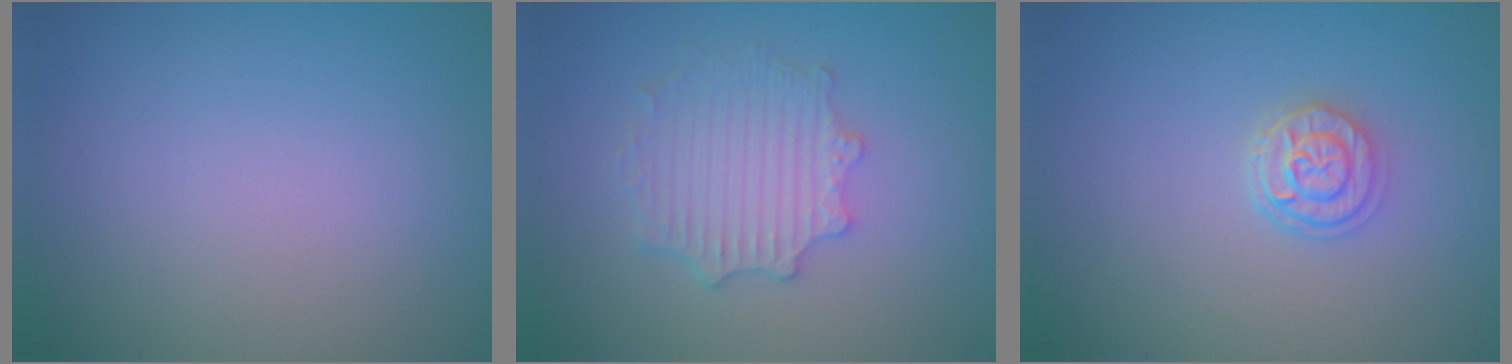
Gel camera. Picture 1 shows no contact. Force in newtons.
{"total": 4.1, "press": 3.4, "slide": 2.3}
{"total": 2.6, "press": 2.2, "slide": 1.5}